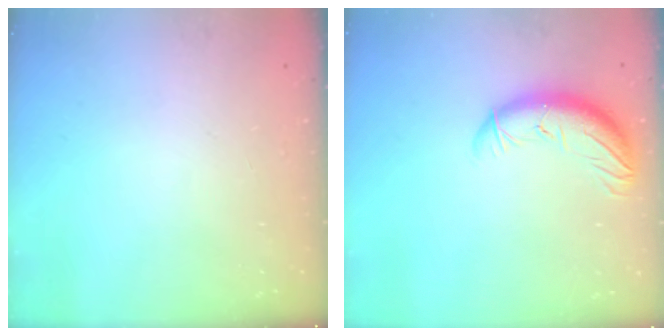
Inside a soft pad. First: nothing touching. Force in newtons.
{"total": 10.5, "press": 10.2, "slide": 2.4}